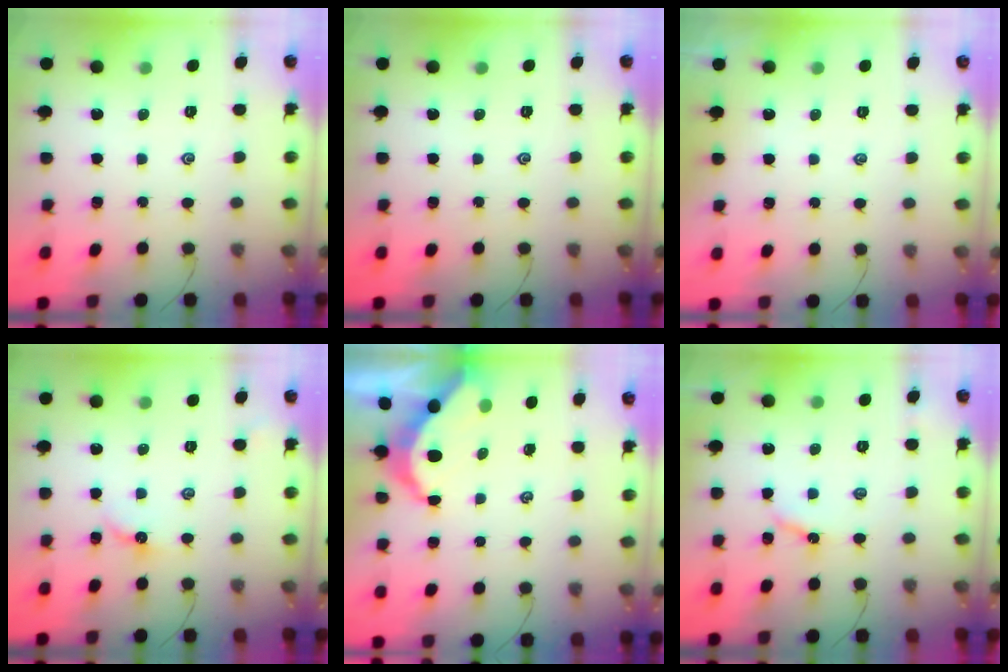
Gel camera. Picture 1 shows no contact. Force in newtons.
{"total": 0.0}
{"total": 1.2, "press": 1.2, "slide": 0.3}
{"total": 4.5, "press": 4.4, "slide": 0.6}
{"total": 4.9, "press": 4.9, "slide": 0.4}
{"total": 4.2, "press": 4.2, "slide": 0.2}